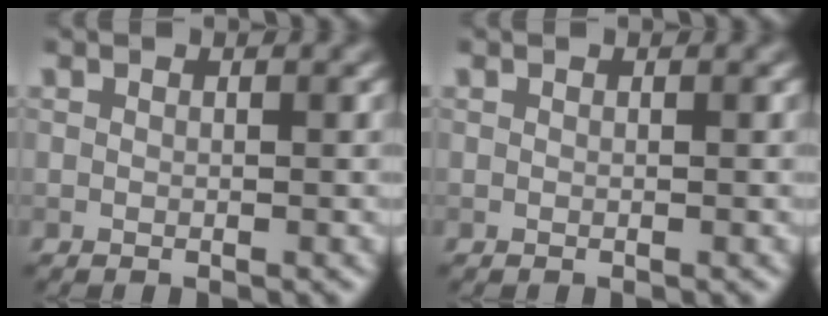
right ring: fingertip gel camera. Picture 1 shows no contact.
{"total": 0.0}